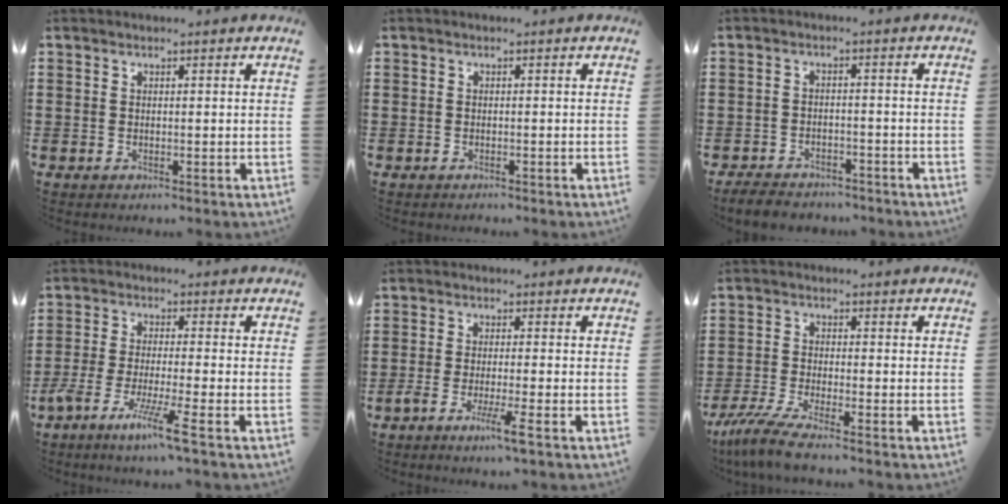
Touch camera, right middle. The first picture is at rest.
{"total": 0.6, "force": [-0.5, 0.3, 0.0], "torque": [0.001, 0.003, -0.013]}
{"total": 3.5, "force": [-3.4, 0.8, 0.6], "torque": [-0.019, 0.001, -0.073]}
{"total": 6.8, "force": [-4.9, -0.5, 4.6], "torque": [-0.101, -0.020, -0.096]}
{"total": 4.4, "force": [-2.5, 0.1, 3.6], "torque": [-0.072, -0.015, -0.045]}
{"total": 4.9, "force": [-4.0, -0.1, 2.9], "torque": [-0.085, -0.025, -0.084]}